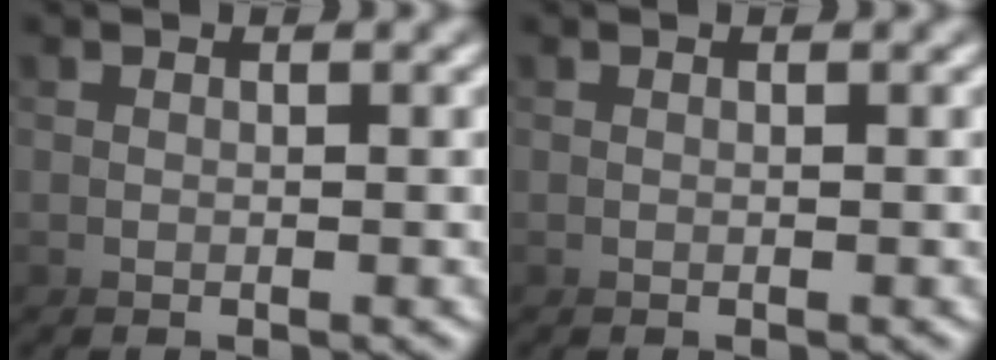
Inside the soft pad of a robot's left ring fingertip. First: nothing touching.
{"total": 0.0}